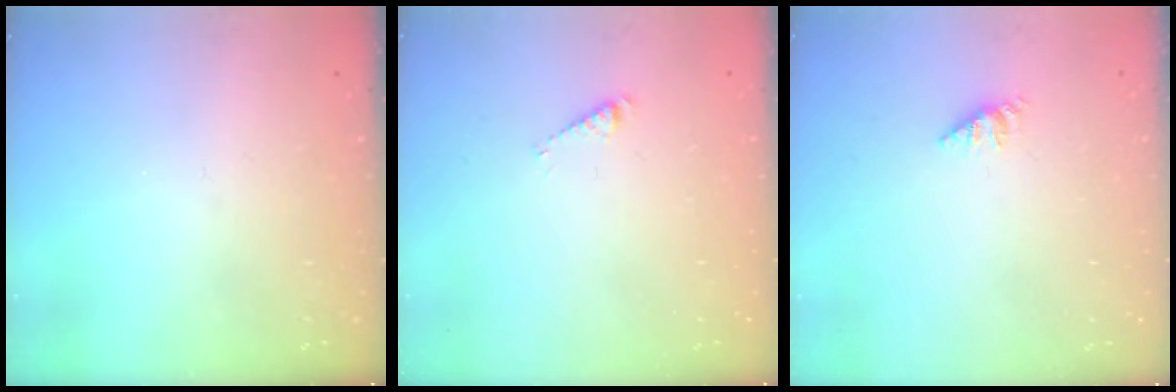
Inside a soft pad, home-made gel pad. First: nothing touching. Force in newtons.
{"total": 2.9, "press": 2.9, "slide": 0.3}
{"total": 2.6, "press": 2.6, "slide": 0.3}